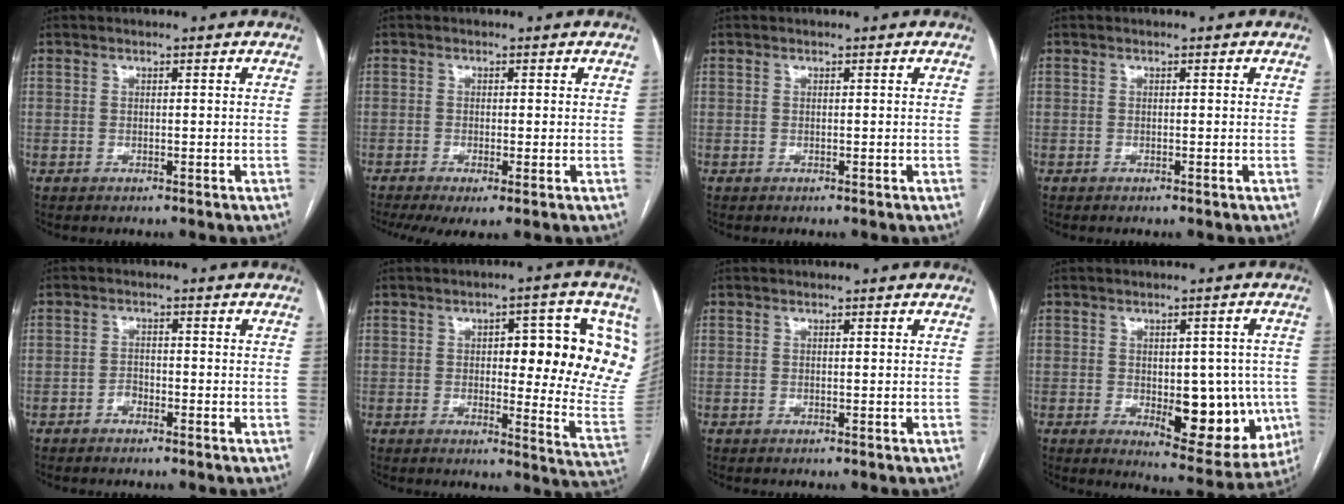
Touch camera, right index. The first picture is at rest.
{"total": 5.2, "force": [-2.7, 1.2, 4.2], "torque": [-0.073, -0.014, -0.046]}
{"total": 0.0}
{"total": 0.0}
{"total": 1.5, "force": [-1.0, 0.8, 0.7], "torque": [-0.012, 0.006, -0.016]}
{"total": 17.1, "force": [4.4, 4.7, 15.8], "torque": [-0.155, 0.010, 0.054]}
{"total": 0.0}
{"total": 13.2, "force": [-2.2, 5.9, 11.6], "torque": [-0.130, 0.001, -0.008]}